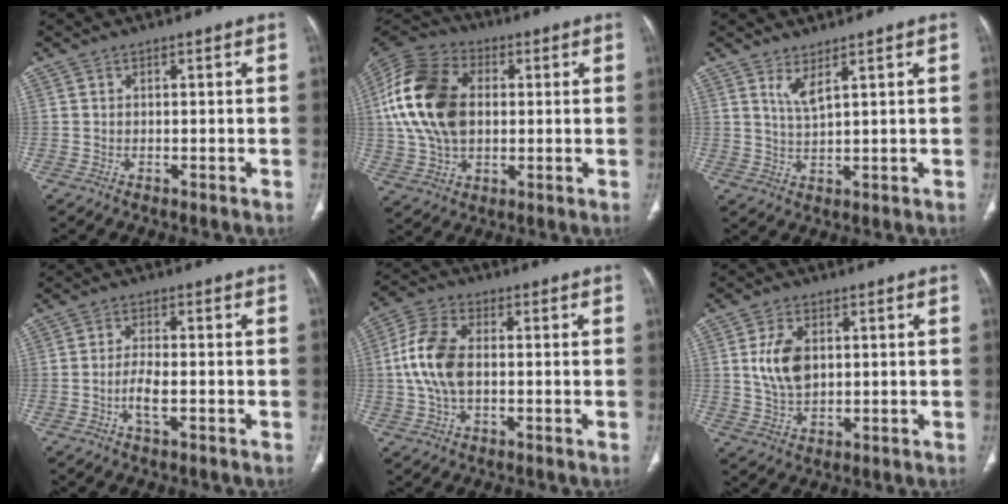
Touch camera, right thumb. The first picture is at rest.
{"total": 19.3, "force": [2.0, 13.1, 14.1], "torque": [-0.275, 0.015, 0.036]}
{"total": 3.4, "force": [2.1, 0.5, 2.6], "torque": [-0.055, -0.024, 0.047]}
{"total": 3.9, "force": [-1.2, 1.2, 3.5], "torque": [-0.071, 0.005, -0.026]}
{"total": 10.5, "force": [0.0, 6.2, 8.5], "torque": [-0.183, 0.018, -0.002]}
{"total": 8.0, "force": [1.5, 5.0, 6.0], "torque": [-0.108, -0.006, 0.033]}